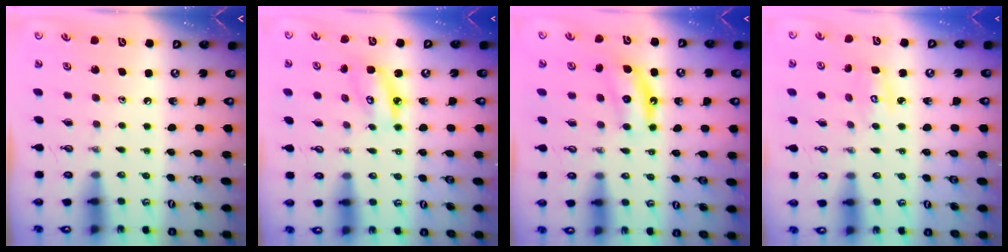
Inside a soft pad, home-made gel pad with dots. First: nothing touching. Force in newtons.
{"total": 5.8, "press": 5.8, "slide": 0.4}
{"total": 6.0, "press": 6.0, "slide": 0.8}
{"total": 3.8, "press": 3.8, "slide": 0.3}